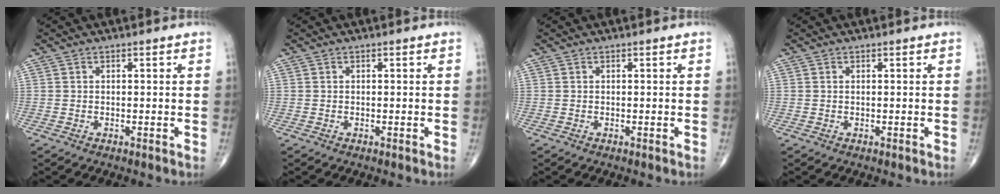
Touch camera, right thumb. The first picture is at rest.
{"total": 0.0}
{"total": 0.0}
{"total": 0.0}